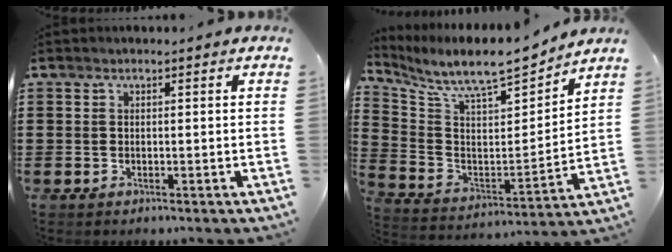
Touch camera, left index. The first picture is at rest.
{"total": 8.8, "force": [8.0, 1.3, 3.4], "torque": [-0.103, -0.057, 0.135]}